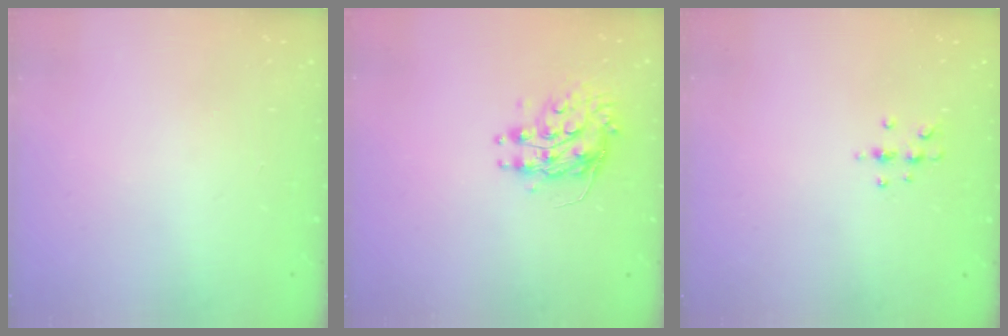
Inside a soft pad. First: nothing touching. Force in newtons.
{"total": 9.0, "press": 9.0, "slide": 0.5}
{"total": 5.7, "press": 5.5, "slide": 1.3}